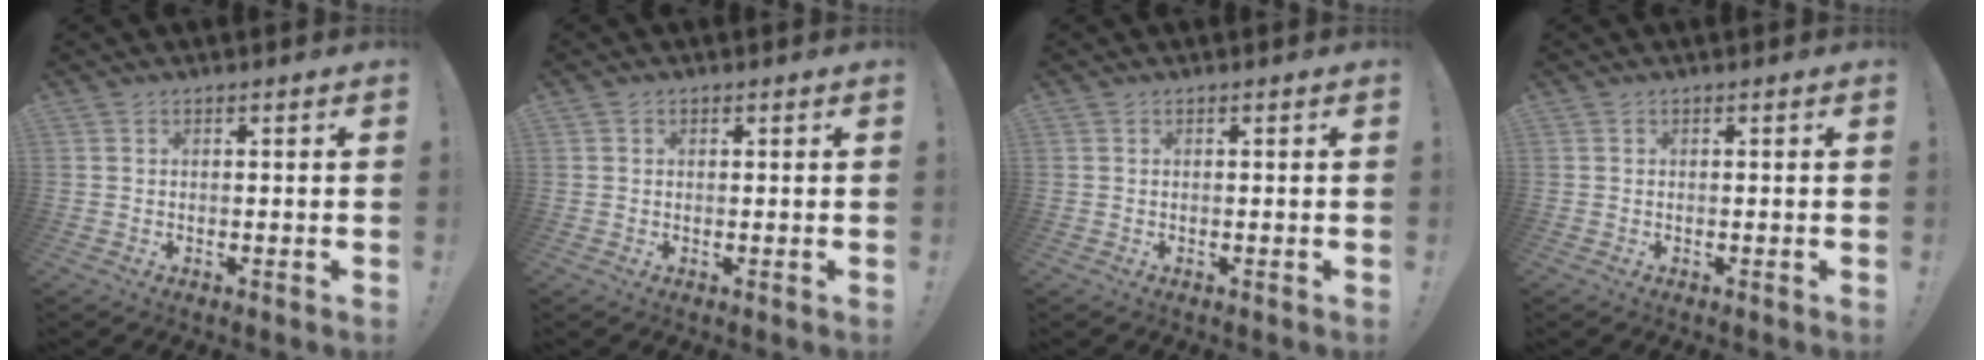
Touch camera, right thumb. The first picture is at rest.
{"total": 0.5, "force": [0.3, 0.4, 0.1], "torque": [0.002, 0.001, 0.003]}
{"total": 0.0}
{"total": 0.0}